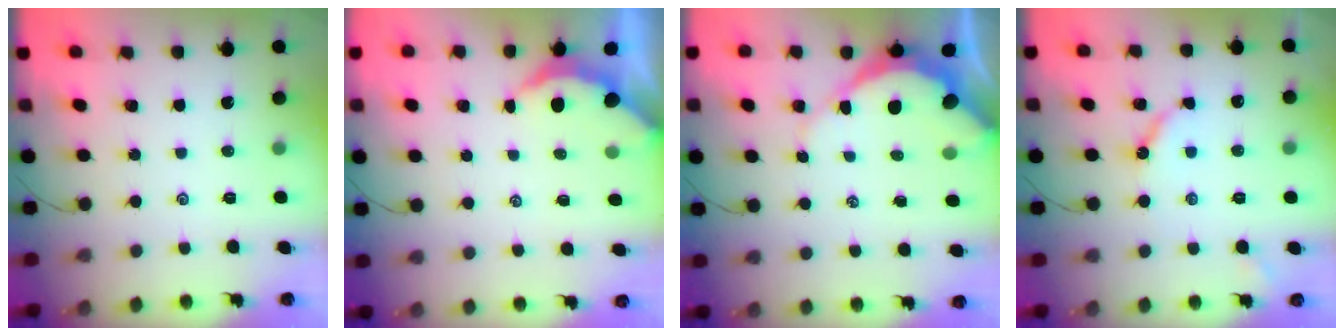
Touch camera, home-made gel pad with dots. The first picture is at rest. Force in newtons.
{"total": 2.4, "press": 2.4, "slide": 0.3}
{"total": 9.9, "press": 9.8, "slide": 1.1}
{"total": 6.8, "press": 6.7, "slide": 0.6}